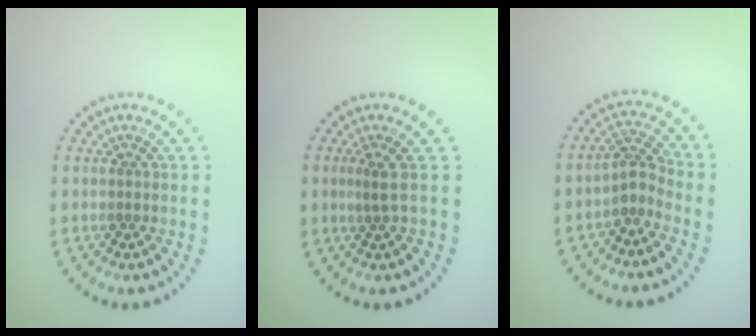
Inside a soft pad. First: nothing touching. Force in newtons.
{"total": 1.4, "press": 0.9, "slide": 1.1}
{"total": 2.3, "press": 1.6, "slide": 1.6}